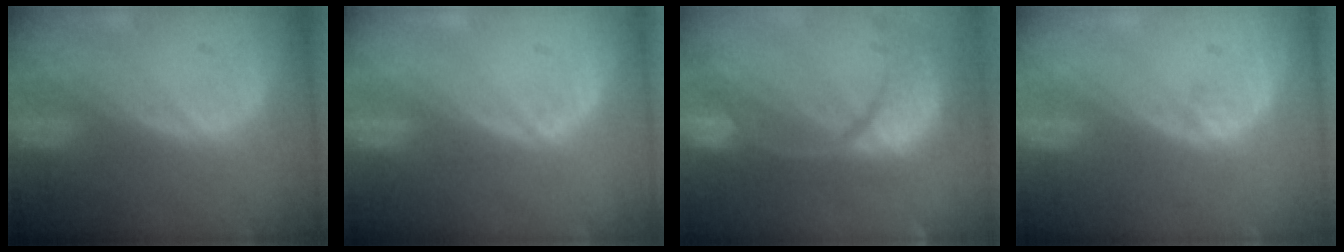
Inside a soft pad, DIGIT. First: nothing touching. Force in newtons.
{"total": 0.7, "press": 0.6, "slide": 0.2}
{"total": 13.7, "press": 10.8, "slide": 8.4}
{"total": 0.8, "press": 0.7, "slide": 0.4}